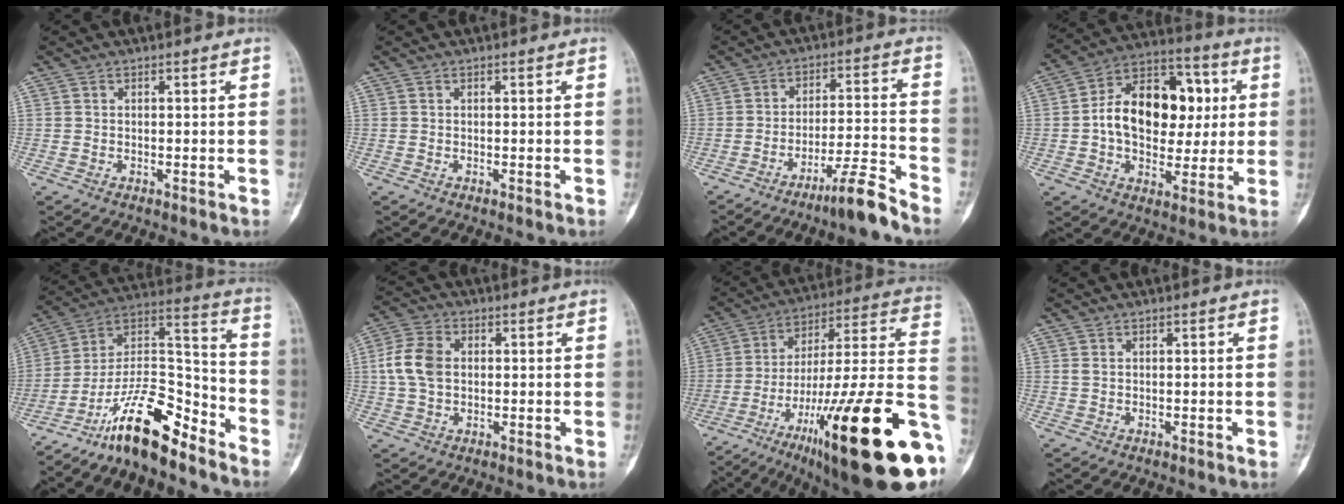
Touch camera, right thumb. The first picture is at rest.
{"total": 0.0}
{"total": 8.7, "force": [-6.9, -0.2, 5.2], "torque": [-0.088, 0.056, -0.121]}
{"total": 19.1, "force": [1.6, 12.8, 14.1], "torque": [-0.181, 0.029, 0.020]}
{"total": 17.2, "force": [-12.8, 5.4, 10.3], "torque": [-0.159, 0.112, -0.226]}
{"total": 7.8, "force": [0.7, 5.5, 5.5], "torque": [-0.113, 0.013, 0.011]}
{"total": 35.5, "force": [-14.3, 8.0, 31.5], "torque": [-0.402, 0.054, -0.217]}
{"total": 0.8, "force": [0.4, 0.5, 0.5], "torque": [-0.011, 0.006, 0.011]}